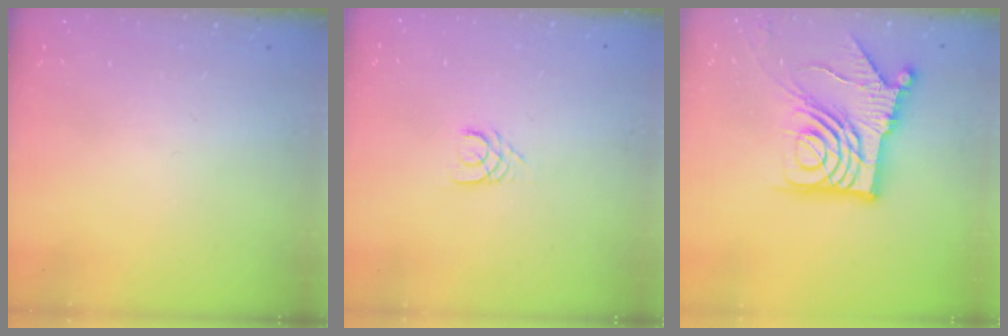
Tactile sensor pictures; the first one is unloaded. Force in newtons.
{"total": 3.1, "press": 3.1, "slide": 0.3}
{"total": 17.5, "press": 17.4, "slide": 1.9}